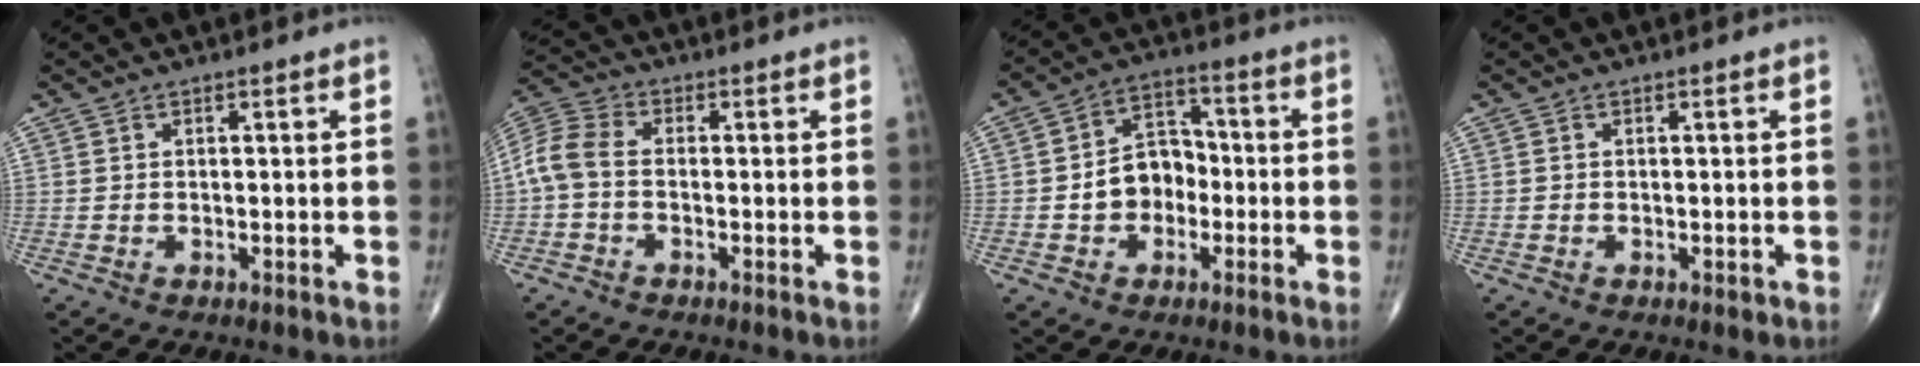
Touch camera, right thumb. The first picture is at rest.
{"total": 6.6, "force": [-0.9, 4.2, 5.0], "torque": [-0.107, 0.019, -0.033]}
{"total": 8.7, "force": [-1.6, 6.7, 5.3], "torque": [-0.058, 0.036, -0.038]}
{"total": 0.6, "force": [-0.2, 0.4, 0.4], "torque": [-0.005, -0.001, -0.004]}